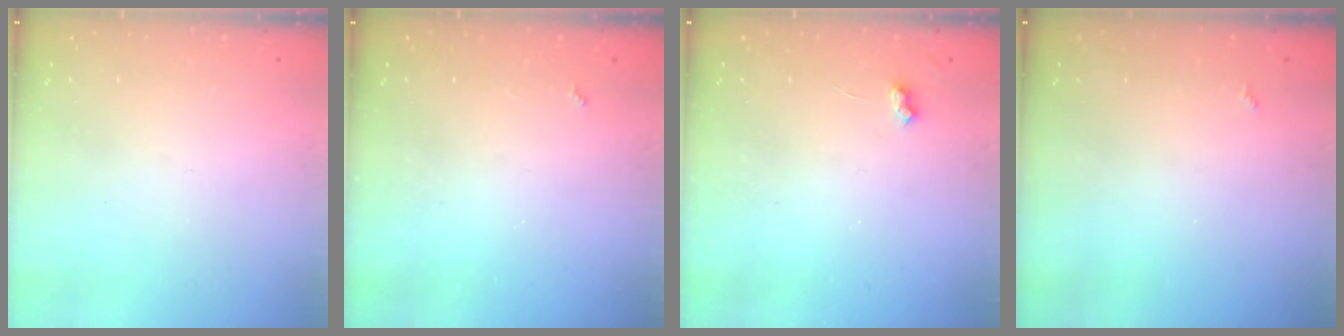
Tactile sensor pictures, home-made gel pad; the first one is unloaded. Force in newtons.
{"total": 2.3, "press": 2.3, "slide": 0.4}
{"total": 3.7, "press": 3.6, "slide": 0.4}
{"total": 2.1, "press": 2.1, "slide": 0.4}